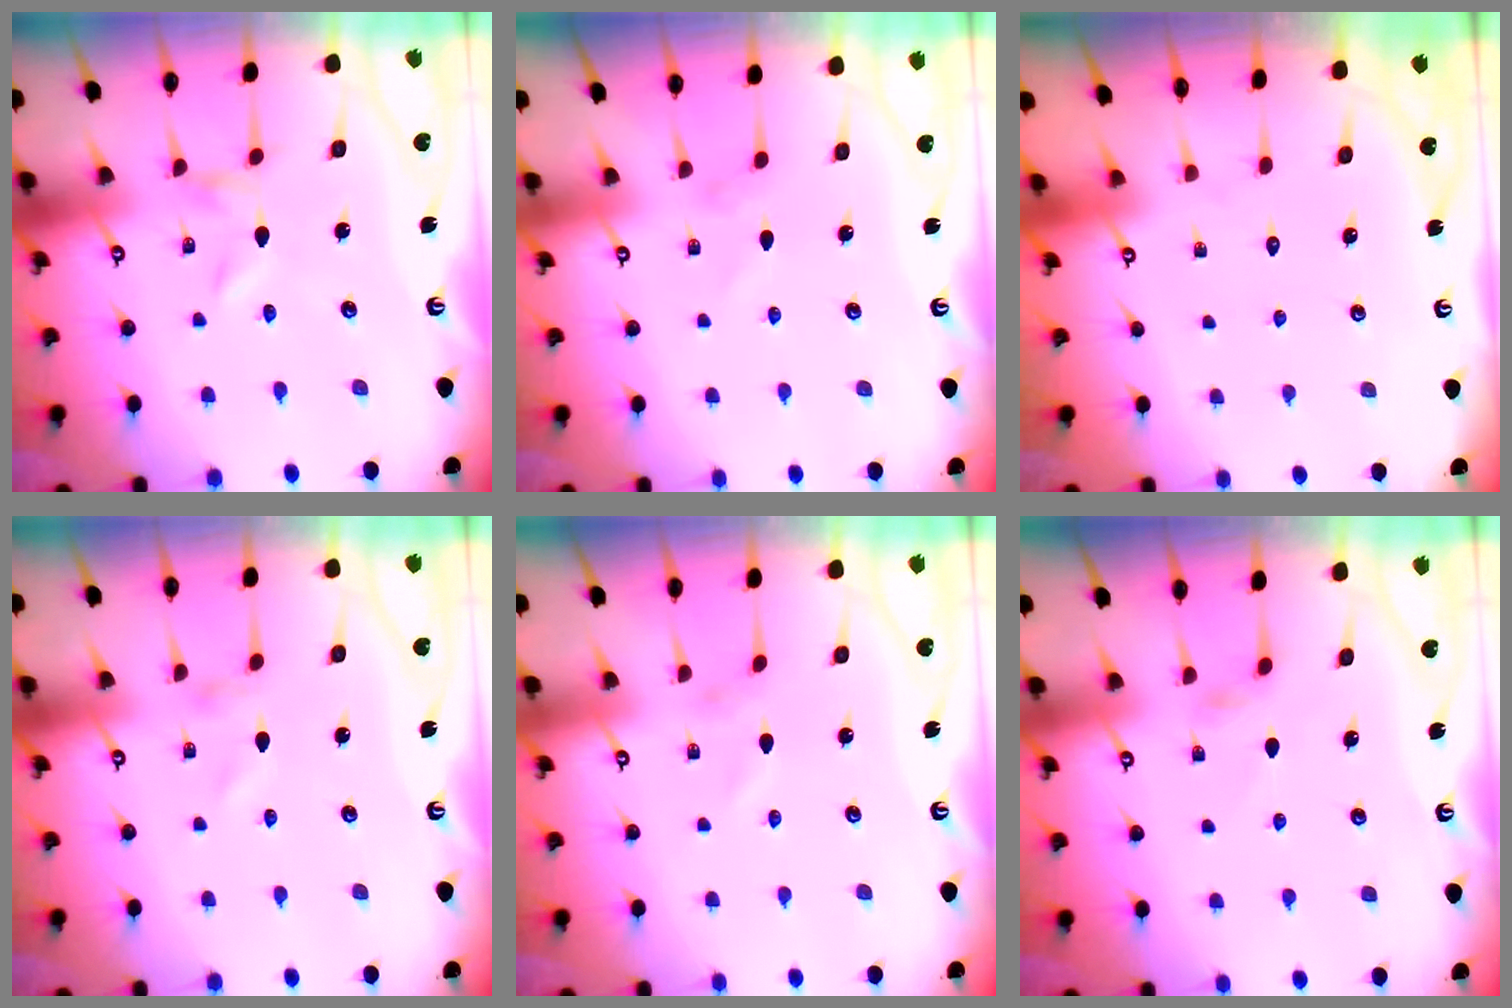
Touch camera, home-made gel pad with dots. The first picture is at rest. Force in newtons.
{"total": 0.7, "press": 0.7, "slide": 0.1}
{"total": 1.7, "press": 1.7, "slide": 0.1}
{"total": 0.9, "press": 0.9, "slide": 0.1}
{"total": 1.4, "press": 1.4, "slide": 0.2}
{"total": 2.9, "press": 2.8, "slide": 0.5}